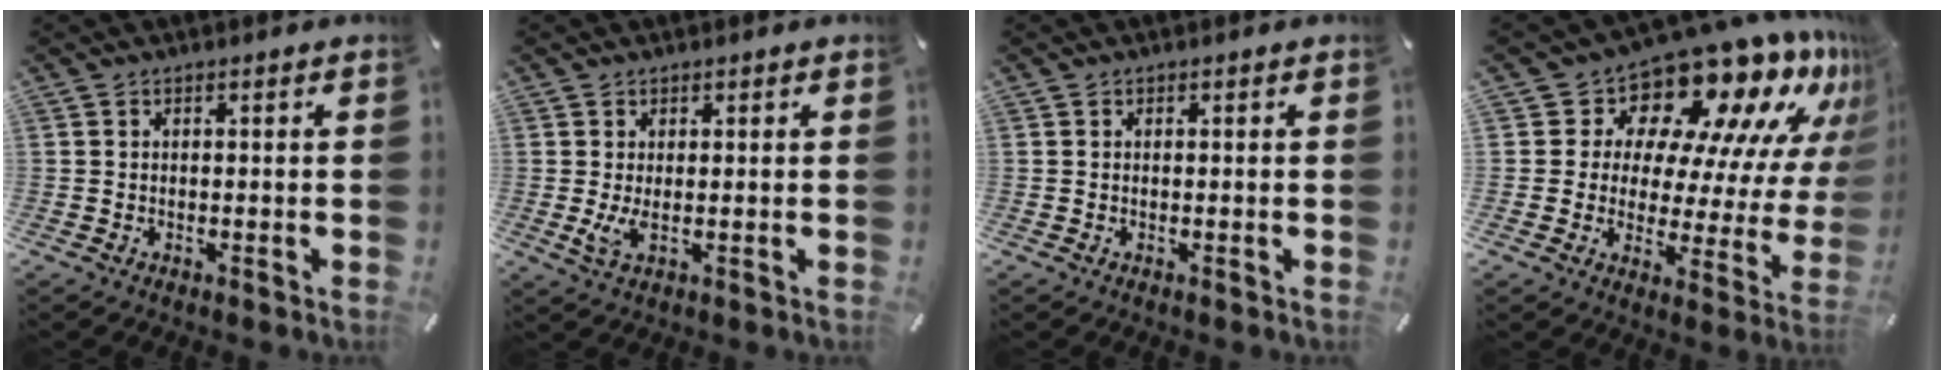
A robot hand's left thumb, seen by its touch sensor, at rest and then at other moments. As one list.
[{"total": 3.9, "force": [0.3, 2.0, 3.4], "torque": [-0.067, -0.006, 0.003]}, {"total": 0.0}, {"total": 14.6, "force": [12.1, 6.4, 5.3], "torque": [-0.061, -0.138, 0.193]}]